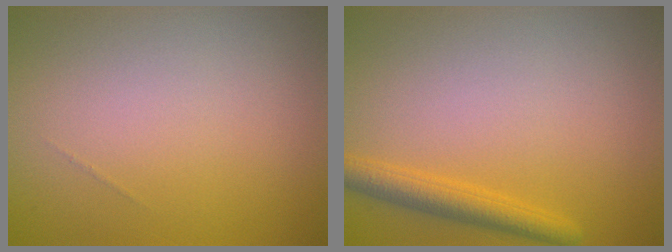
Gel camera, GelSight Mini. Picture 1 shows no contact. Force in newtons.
{"total": 2.8, "press": 2.8, "slide": 0.1}